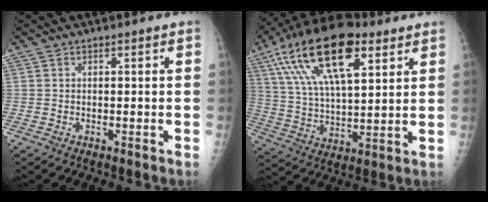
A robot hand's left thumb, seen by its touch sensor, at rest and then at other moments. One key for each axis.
{"total": 22.2, "fx": 10.6, "fy": 9.3, "fz": 17.2, "tx": -0.305, "ty": -0.011, "tz": 0.188}